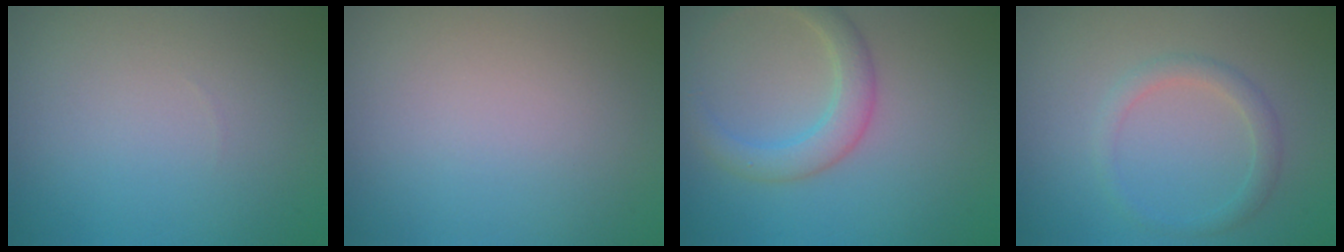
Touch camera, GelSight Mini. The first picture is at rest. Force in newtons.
{"total": 0.0}
{"total": 3.2, "press": 3.2, "slide": 0.0}
{"total": 1.7, "press": 1.7, "slide": 0.1}